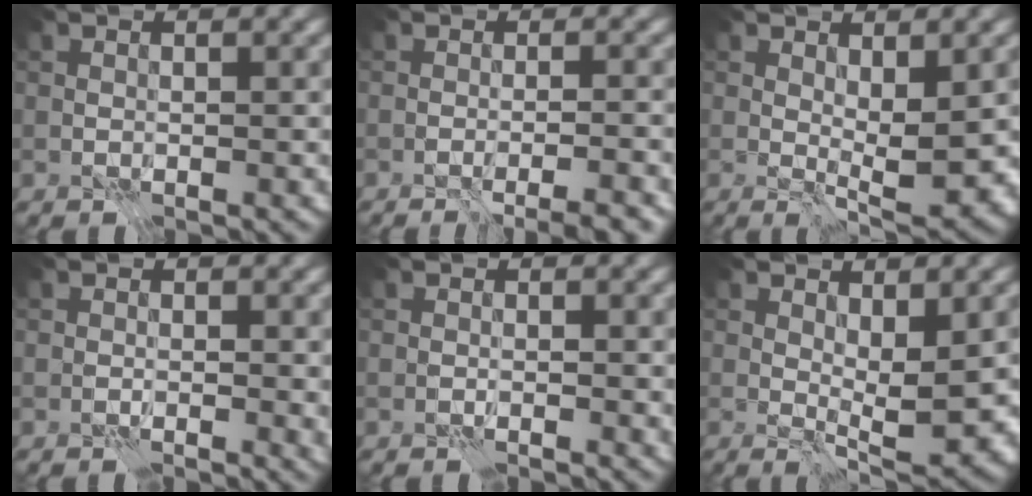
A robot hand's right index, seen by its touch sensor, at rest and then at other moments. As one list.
[{"total": 3.7, "force": [-2.7, 0.2, 2.5], "torque": [-0.031, 0.000, -0.037]}, {"total": 4.0, "force": [0.6, 1.0, 3.8], "torque": [-0.060, -0.008, 0.010]}, {"total": 0.9, "force": [0.2, 0.4, 0.7], "torque": [-0.006, -0.004, 0.004]}, {"total": 0.0}, {"total": 4.4, "force": [0.9, 1.1, 4.2], "torque": [-0.067, -0.010, 0.016]}]